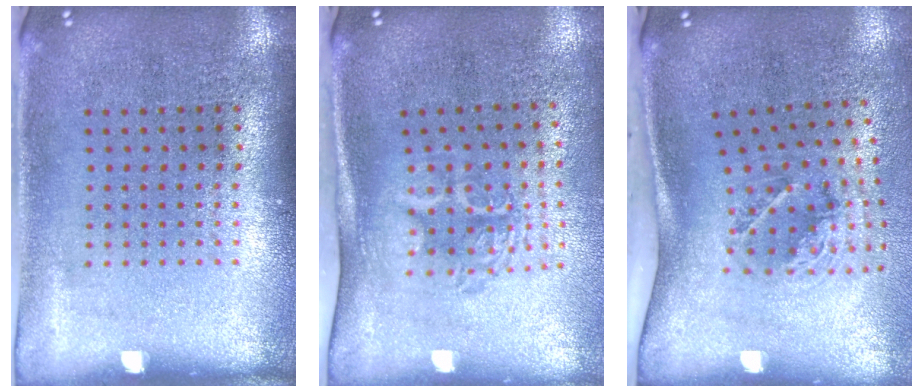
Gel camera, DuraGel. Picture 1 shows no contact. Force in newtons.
{"total": 1.7, "press": 1.3, "slide": 1.2}
{"total": 2.1, "press": 1.2, "slide": 1.7}